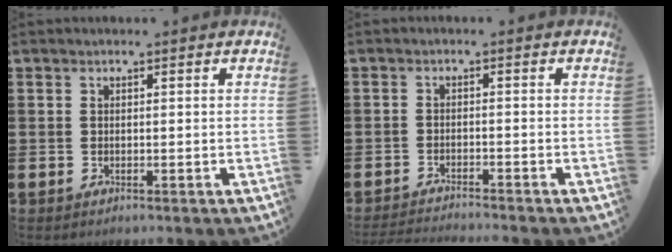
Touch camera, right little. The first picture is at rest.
{"total": 1.7, "force": [-1.7, -0.3, 0.2], "torque": [-0.003, 0.002, -0.035]}